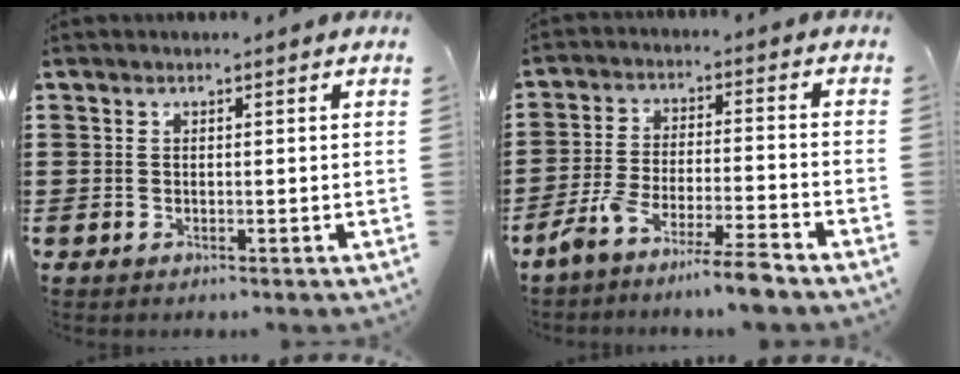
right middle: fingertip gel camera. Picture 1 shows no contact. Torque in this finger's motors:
{"motor_torque": [1.20, -0.93, 0.24, 0.17]}